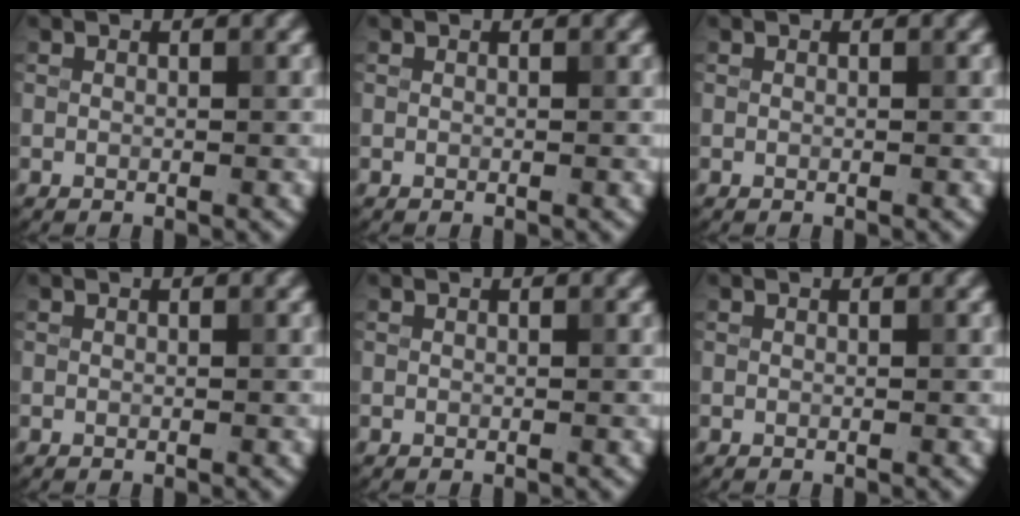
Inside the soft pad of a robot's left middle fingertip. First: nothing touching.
{"total": 0.0}
{"total": 0.0}
{"total": 0.0}
{"total": 0.0}
{"total": 0.0}